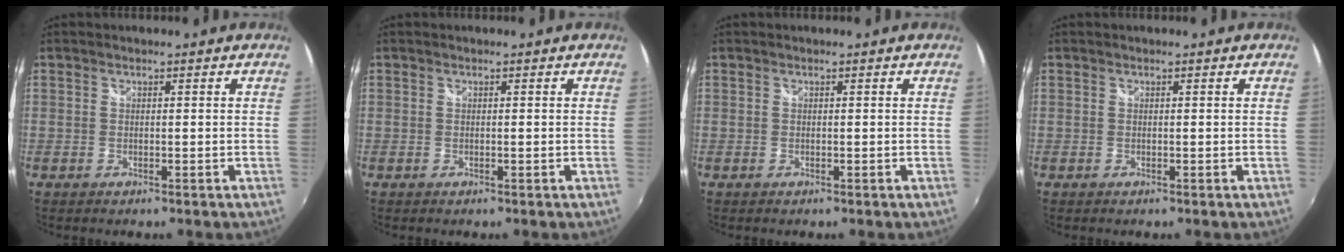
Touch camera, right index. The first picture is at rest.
{"total": 0.0}
{"total": 0.0}
{"total": 0.0}